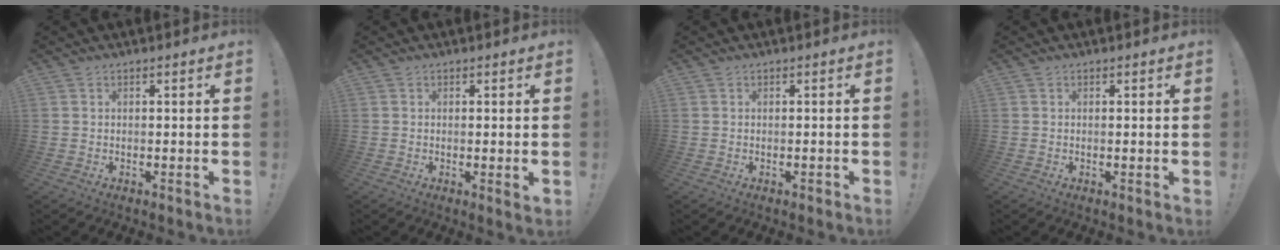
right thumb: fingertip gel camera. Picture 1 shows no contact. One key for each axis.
{"total": 1.8, "fx": 0.3, "fy": 0.0, "fz": 1.8, "tx": -0.022, "ty": -0.003, "tz": 0.003}
{"total": 0.8, "fx": -0.5, "fy": 0.2, "fz": 0.5, "tx": -0.015, "ty": 0.005, "tz": -0.007}
{"total": 0.6, "fx": 0.0, "fy": 0.0, "fz": 0.6, "tx": -0.003, "ty": -0.003, "tz": -0.002}